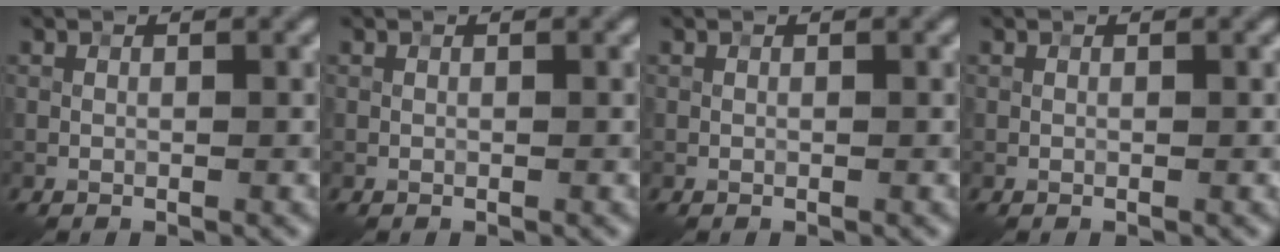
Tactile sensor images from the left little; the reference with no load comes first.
{"total": 0.0}
{"total": 0.0}
{"total": 0.0}